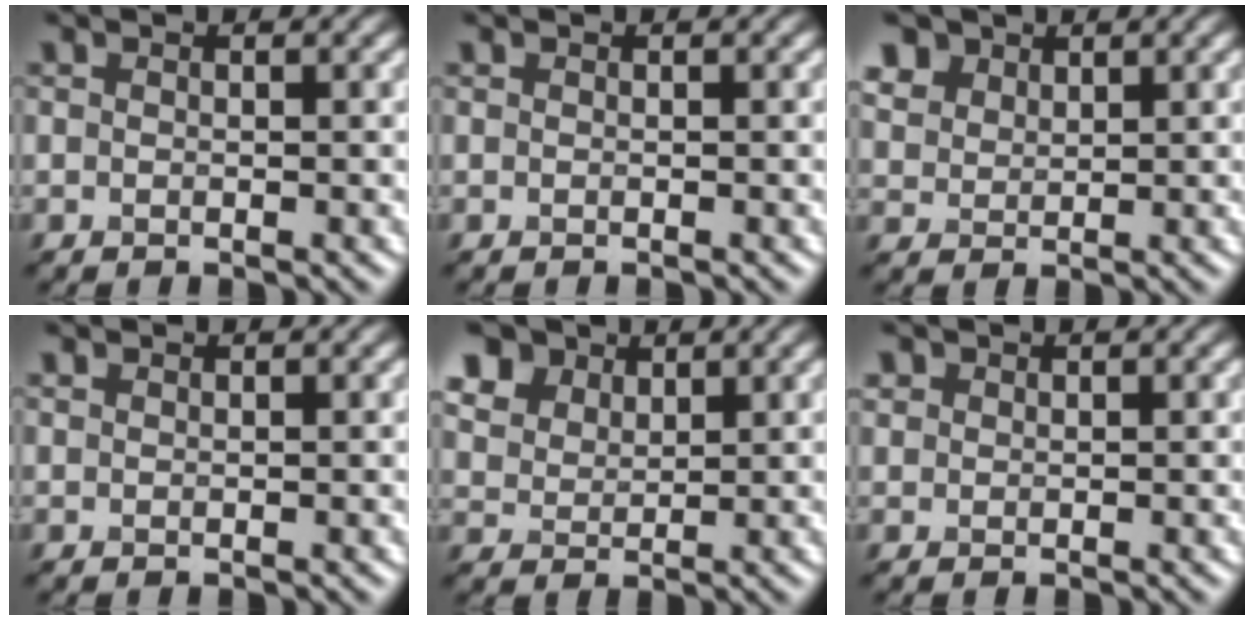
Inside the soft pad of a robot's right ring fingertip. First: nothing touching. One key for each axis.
{"total": 0.0}
{"total": 2.4, "fx": 2.0, "fy": 1.3, "fz": -0.2, "tx": -0.043, "ty": 0.002, "tz": 0.073}
{"total": 0.9, "fx": 0.0, "fy": -0.7, "fz": -0.6, "tx": -0.003, "ty": -0.004, "tz": 0.014}
{"total": 6.0, "fx": 4.6, "fy": 3.4, "fz": 1.6, "tx": -0.104, "ty": 0.011, "tz": 0.117}
{"total": 1.2, "fx": 0.0, "fy": -0.6, "fz": -1.0, "tx": -0.001, "ty": -0.003, "tz": 0.022}